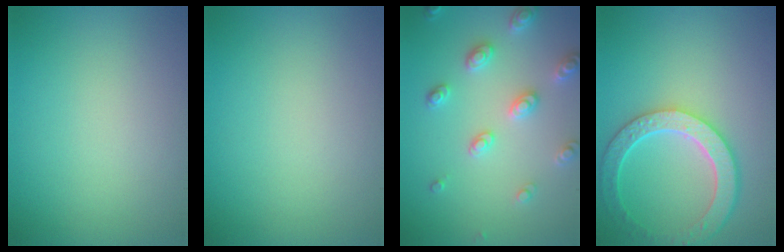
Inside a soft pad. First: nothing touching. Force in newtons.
{"total": 0.0}
{"total": 3.4, "press": 3.2, "slide": 1.0}
{"total": 5.7, "press": 4.6, "slide": 3.4}